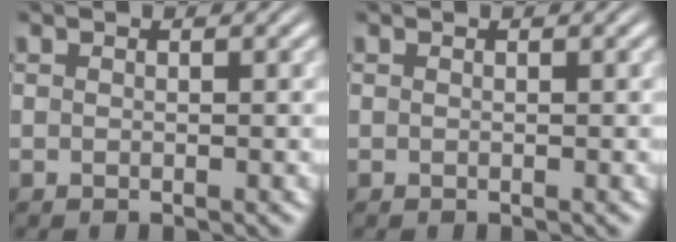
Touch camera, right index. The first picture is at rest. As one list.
[{"total": 0.0}]